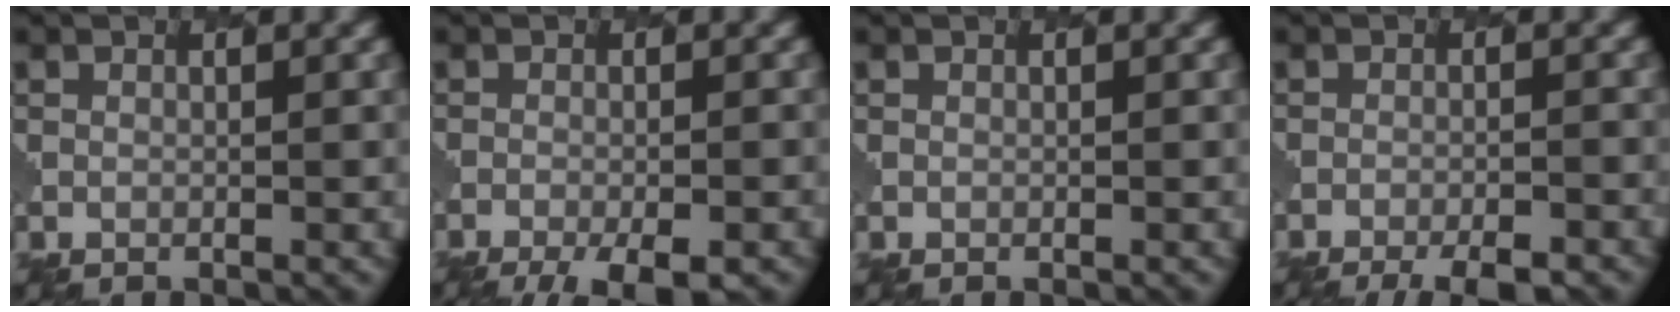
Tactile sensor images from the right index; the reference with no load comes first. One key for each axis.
{"total": 6.0, "fx": -4.5, "fy": 1.5, "fz": 3.7, "tx": -0.058, "ty": -0.017, "tz": -0.064}
{"total": 0.0}
{"total": 5.8, "fx": -5.0, "fy": 1.3, "fz": 2.6, "tx": -0.035, "ty": -0.003, "tz": -0.070}